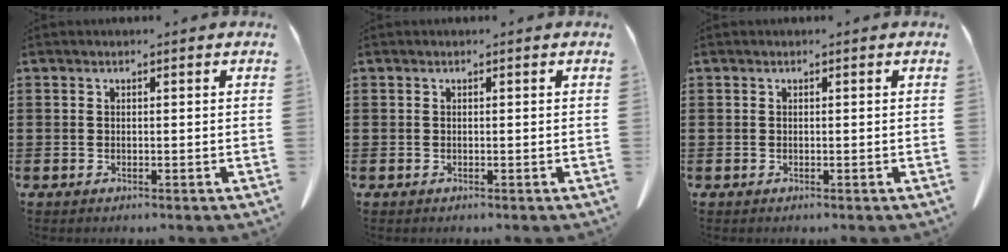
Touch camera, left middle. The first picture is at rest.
{"total": 0.0}
{"total": 0.0}